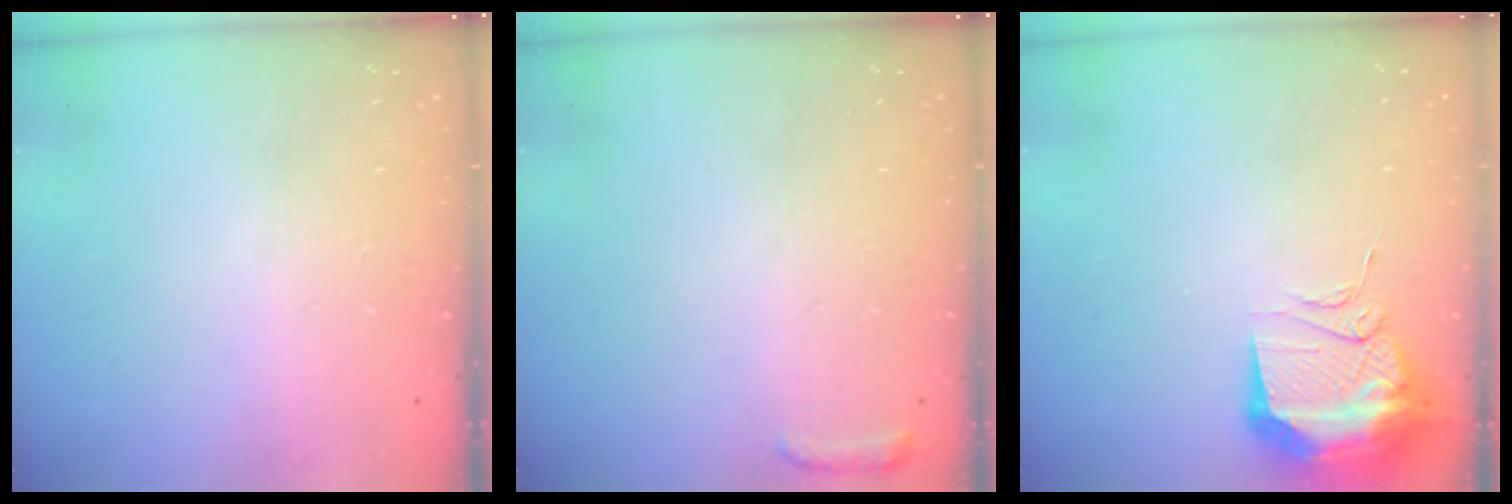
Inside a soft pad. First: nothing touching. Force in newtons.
{"total": 4.7, "press": 4.6, "slide": 0.9}
{"total": 12.6, "press": 12.5, "slide": 1.2}